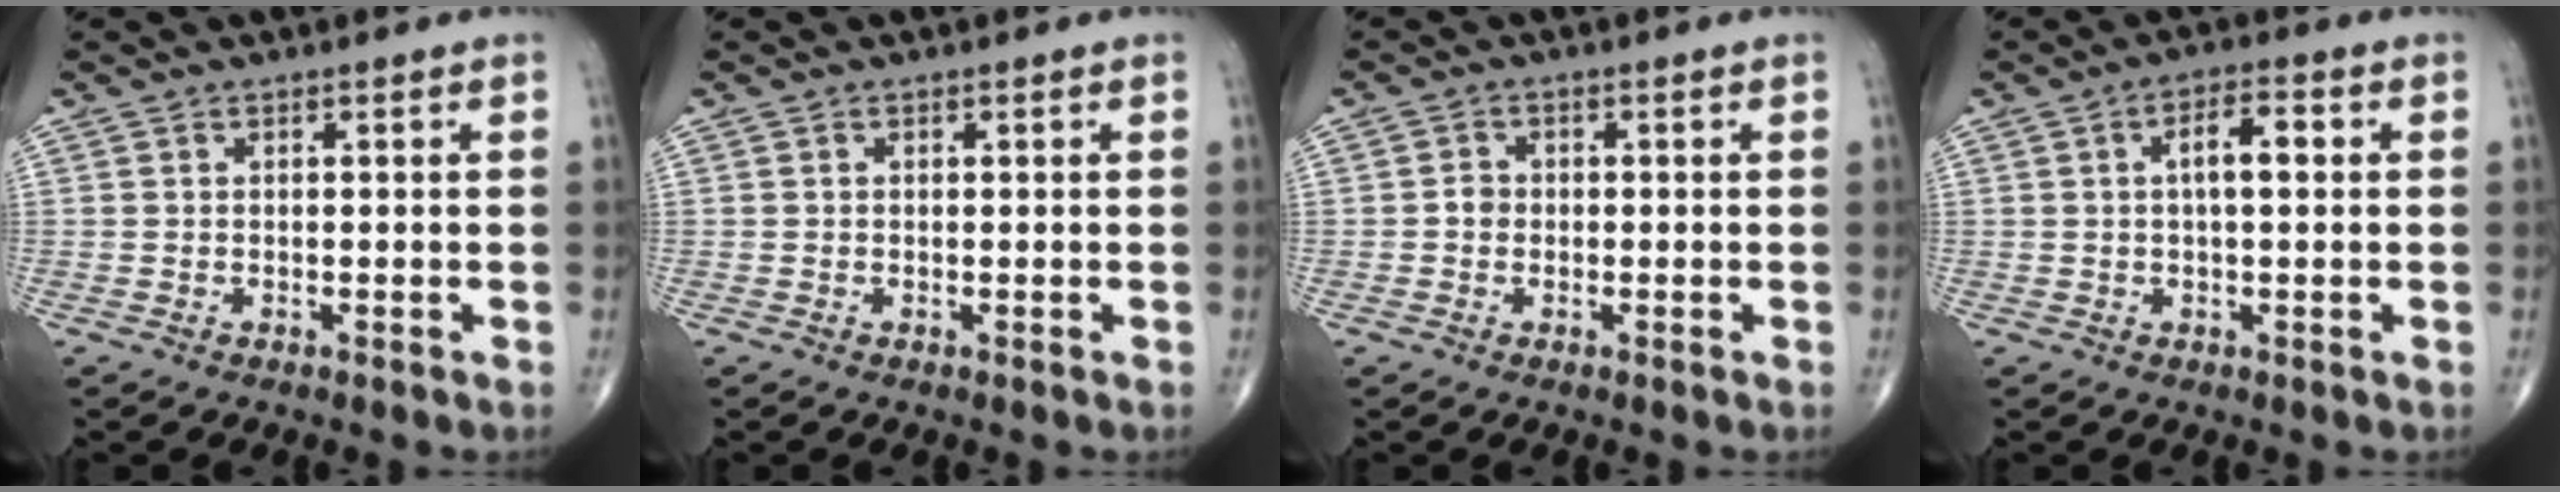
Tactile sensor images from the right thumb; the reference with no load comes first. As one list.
[{"total": 0.0}, {"total": 1.8, "force": [-0.3, 1.6, 0.8], "torque": [-0.005, 0.006, -0.009]}, {"total": 4.8, "force": [0.6, 2.0, 4.3], "torque": [-0.065, 0.013, 0.003]}]